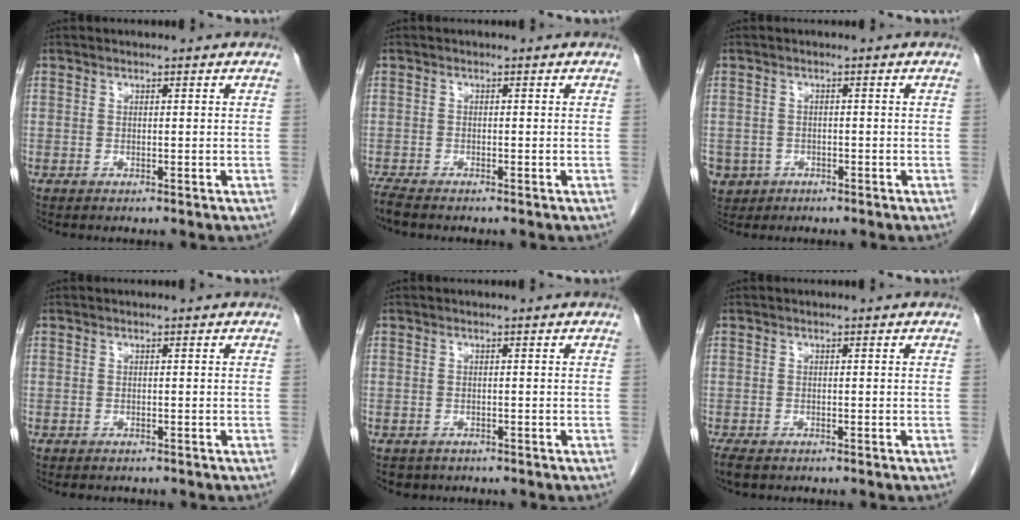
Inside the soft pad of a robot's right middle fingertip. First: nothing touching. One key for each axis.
{"total": 2.1, "fx": -1.9, "fy": 0.1, "fz": 0.8, "tx": -0.023, "ty": -0.009, "tz": -0.038}
{"total": 5.1, "fx": -2.5, "fy": 4.3, "fz": 1.0, "tx": -0.020, "ty": 0.005, "tz": -0.036}
{"total": 2.3, "fx": -2.0, "fy": 0.9, "fz": 0.7, "tx": -0.011, "ty": -0.005, "tz": -0.023}
{"total": 2.1, "fx": -1.6, "fy": 1.3, "fz": 0.2, "tx": -0.011, "ty": 0.000, "tz": -0.023}
{"total": 2.9, "fx": -2.2, "fy": 1.2, "fz": 1.5, "tx": -0.031, "ty": -0.008, "tz": -0.034}